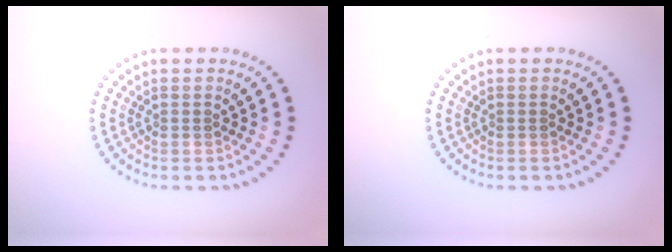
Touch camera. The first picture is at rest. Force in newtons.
{"total": 0.0}